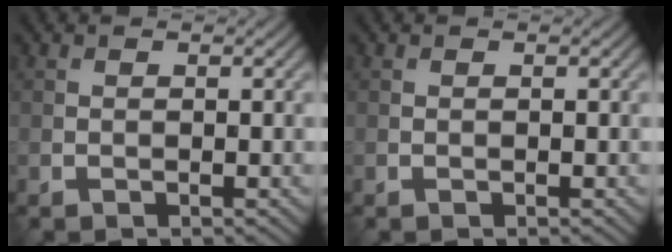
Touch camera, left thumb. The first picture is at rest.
{"total": 0.0}